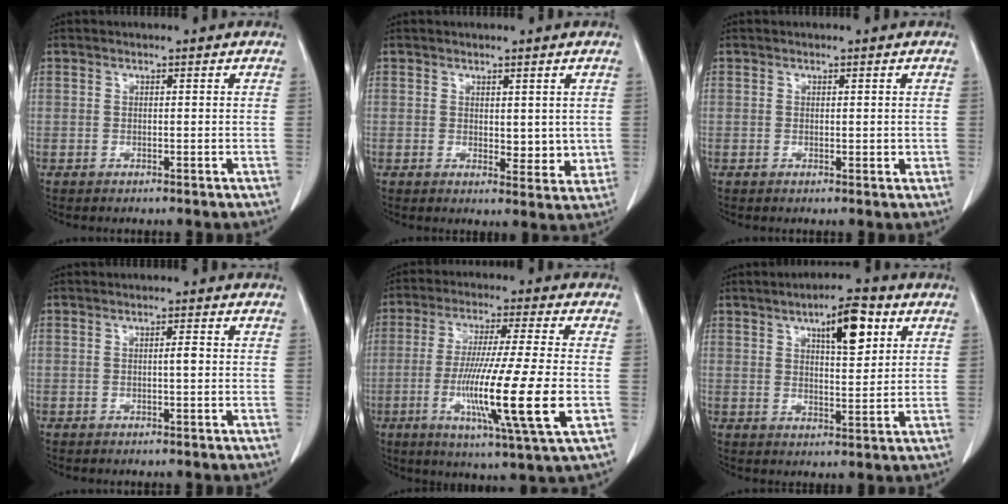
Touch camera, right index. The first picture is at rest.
{"total": 3.9, "force": [0.4, 2.2, 3.3], "torque": [-0.032, -0.010, 0.010]}
{"total": 1.5, "force": [0.0, 0.8, 1.3], "torque": [-0.013, -0.002, -0.001]}
{"total": 1.3, "force": [-0.1, 0.2, 1.3], "torque": [-0.019, 0.002, -0.003]}
{"total": 16.5, "force": [-3.7, -0.5, 16.0], "torque": [-0.295, -0.029, -0.070]}
{"total": 8.3, "force": [3.8, 2.3, 7.0], "torque": [-0.109, 0.006, 0.058]}